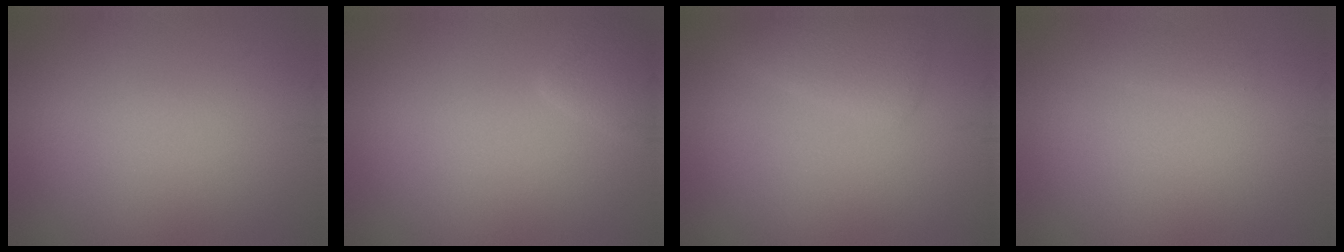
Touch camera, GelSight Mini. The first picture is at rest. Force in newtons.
{"total": 1.5, "press": 1.5, "slide": 0.1}
{"total": 2.7, "press": 2.6, "slide": 0.3}
{"total": 0.8, "press": 0.8, "slide": 0.0}